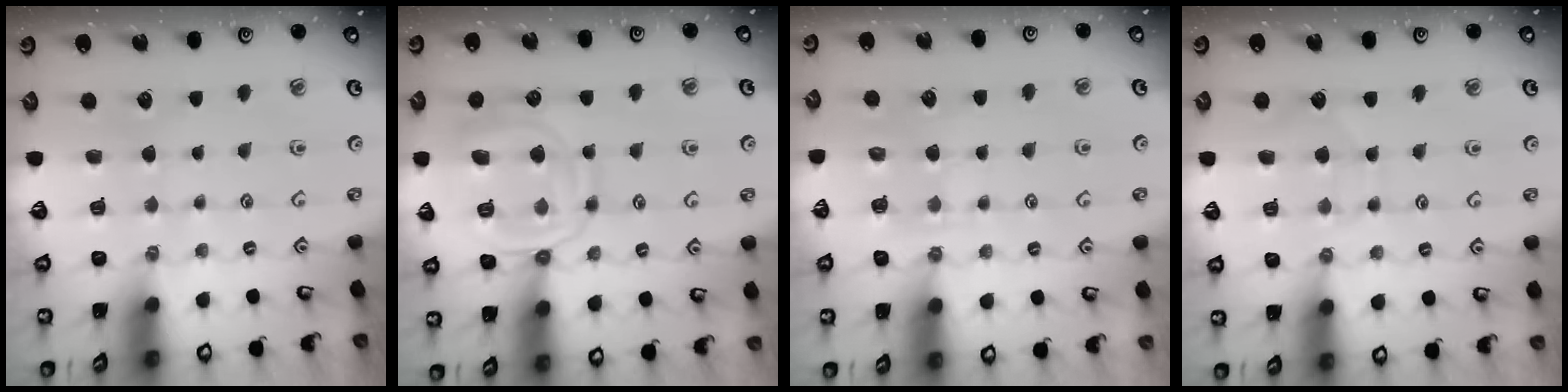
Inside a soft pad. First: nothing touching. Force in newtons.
{"total": 13.4, "press": 13.3, "slide": 1.2}
{"total": 4.8, "press": 4.8, "slide": 0.7}
{"total": 5.0, "press": 5.0, "slide": 0.5}